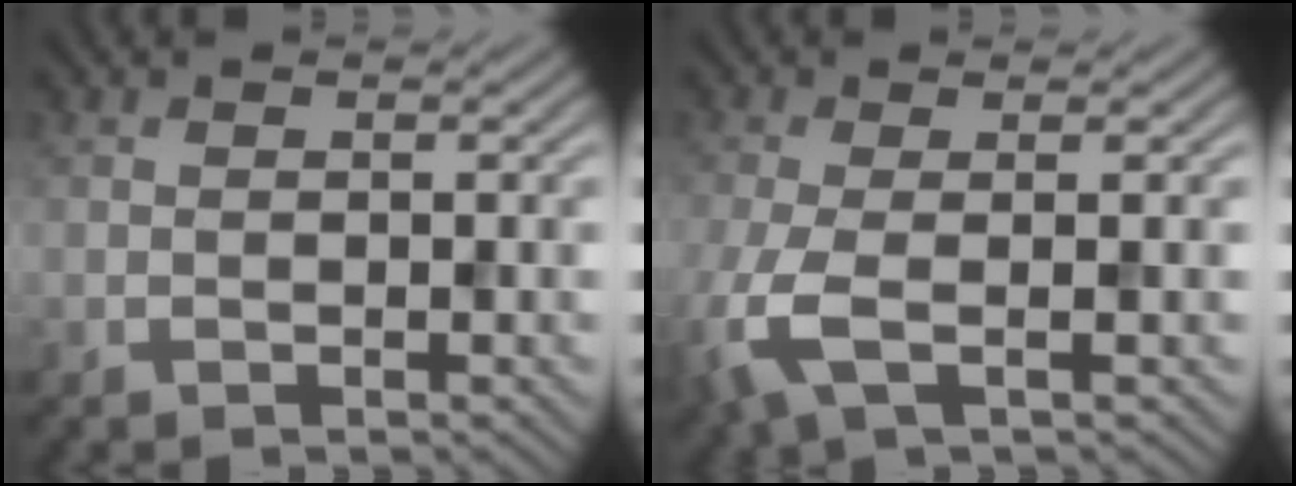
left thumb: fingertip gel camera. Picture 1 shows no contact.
{"total": 4.9, "force": [-1.3, 1.5, 4.5], "torque": [-0.115, -0.008, -0.032]}